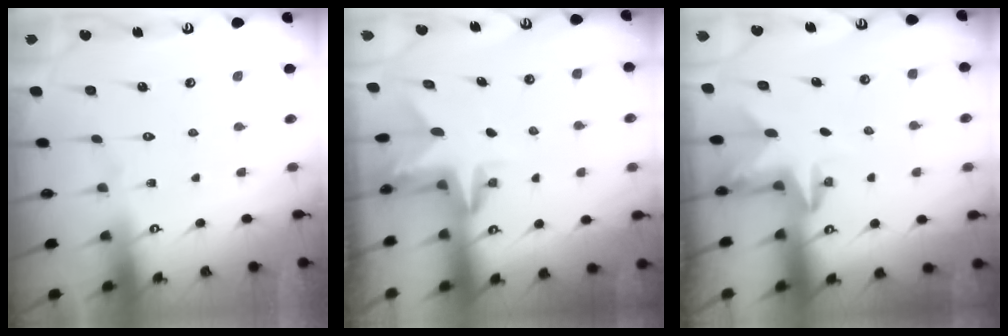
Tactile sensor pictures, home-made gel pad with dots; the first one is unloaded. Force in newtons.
{"total": 2.9, "press": 2.9, "slide": 0.3}
{"total": 2.8, "press": 2.7, "slide": 0.7}